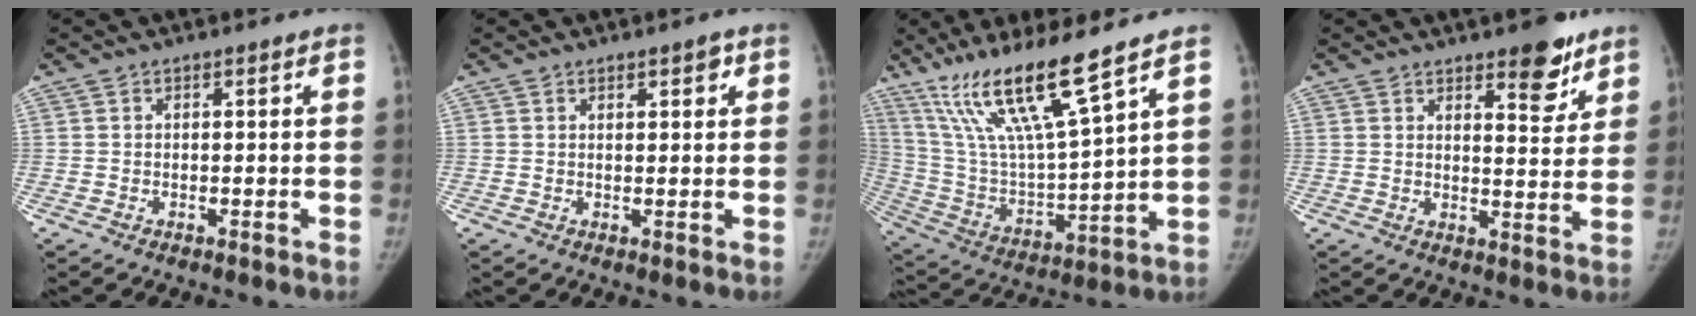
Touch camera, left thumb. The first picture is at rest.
{"total": 2.0, "force": [1.1, 0.8, 1.5], "torque": [-0.011, -0.004, 0.016]}
{"total": 18.4, "force": [12.3, 1.7, 13.6], "torque": [-0.243, -0.062, 0.239]}
{"total": 8.1, "force": [5.6, 3.0, 5.0], "torque": [-0.038, -0.037, 0.077]}